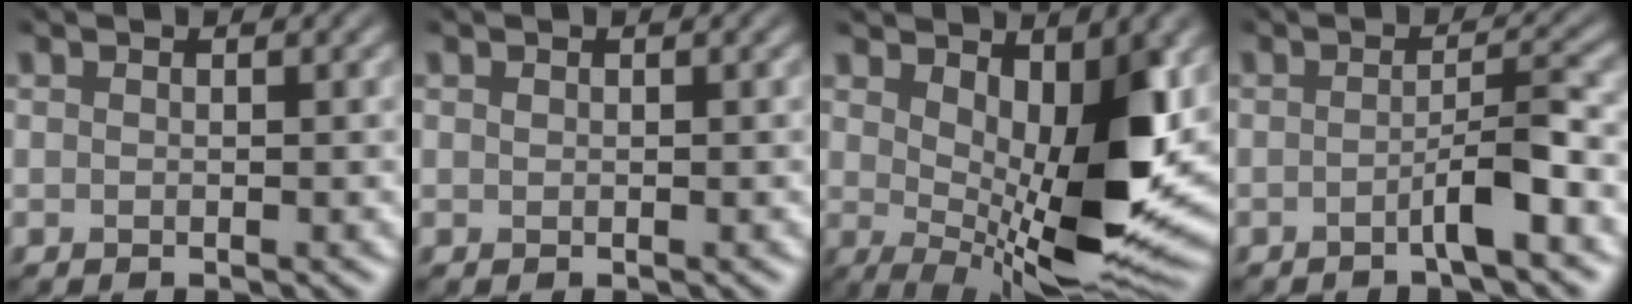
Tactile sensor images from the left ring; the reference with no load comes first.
{"total": 0.0}
{"total": 10.9, "force": [1.5, 4.7, 9.8], "torque": [-0.144, -0.021, 0.031]}
{"total": 2.8, "force": [-1.1, 0.2, 2.6], "torque": [-0.039, 0.012, -0.026]}